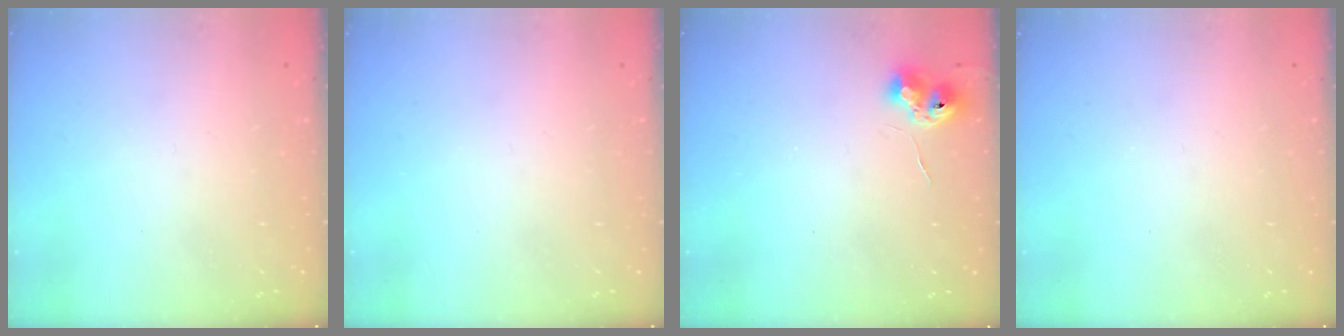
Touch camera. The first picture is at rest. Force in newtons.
{"total": 0.0}
{"total": 7.1, "press": 7.1, "slide": 0.7}
{"total": 0.0}